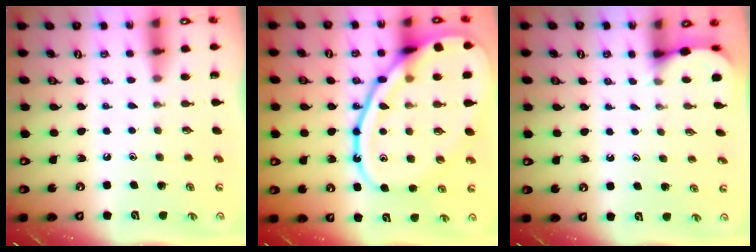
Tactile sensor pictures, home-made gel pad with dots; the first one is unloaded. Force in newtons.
{"total": 22.4, "press": 22.3, "slide": 1.9}
{"total": 2.6, "press": 2.6, "slide": 0.2}